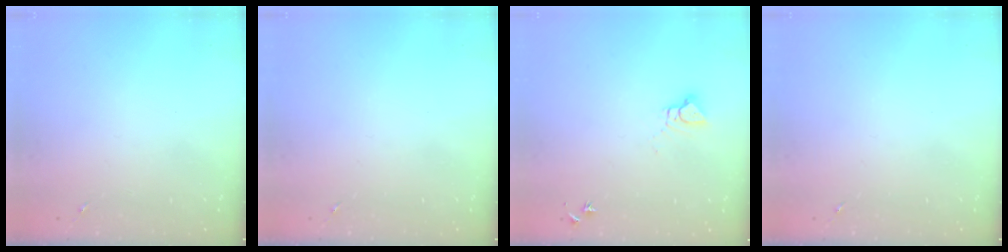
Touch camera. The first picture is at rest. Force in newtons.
{"total": 0.0}
{"total": 4.4, "press": 4.3, "slide": 0.4}
{"total": 0.0}